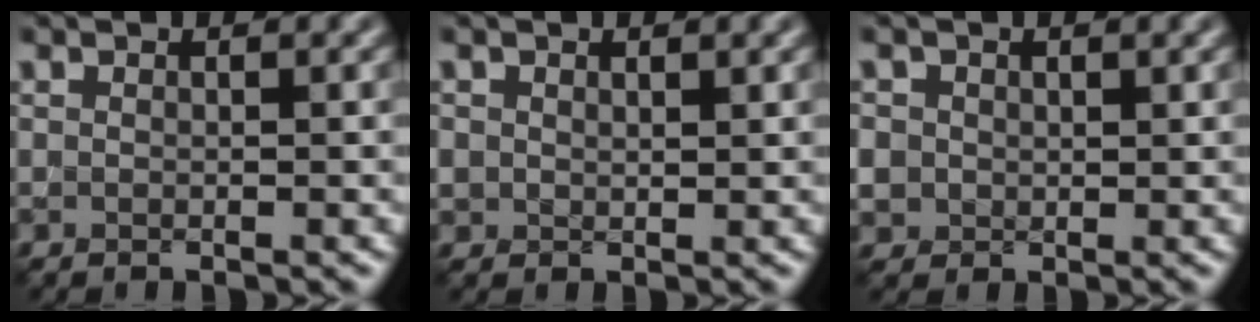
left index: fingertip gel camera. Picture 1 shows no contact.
{"total": 1.1, "force": [0.6, 0.9, 0.3], "torque": [-0.007, -0.002, 0.013]}
{"total": 3.0, "force": [0.6, 2.8, 0.9], "torque": [-0.033, 0.007, 0.012]}